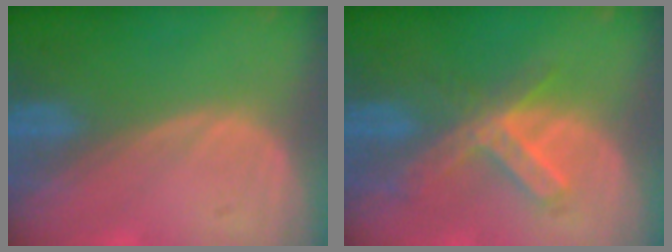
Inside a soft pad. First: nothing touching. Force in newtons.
{"total": 6.6, "press": 5.8, "slide": 3.1}